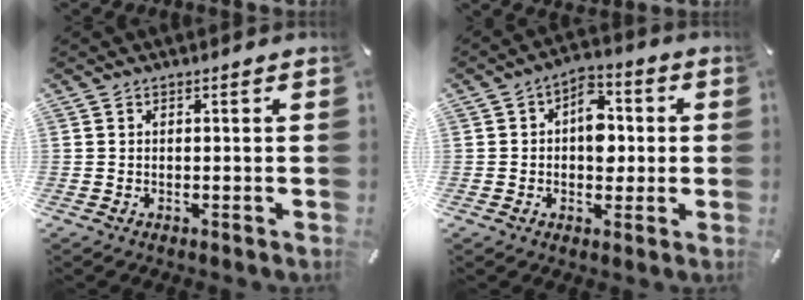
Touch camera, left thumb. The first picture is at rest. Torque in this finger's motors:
{"motor_torque": [0.33, 0.40, 0.82, -0.01, 0.09]}